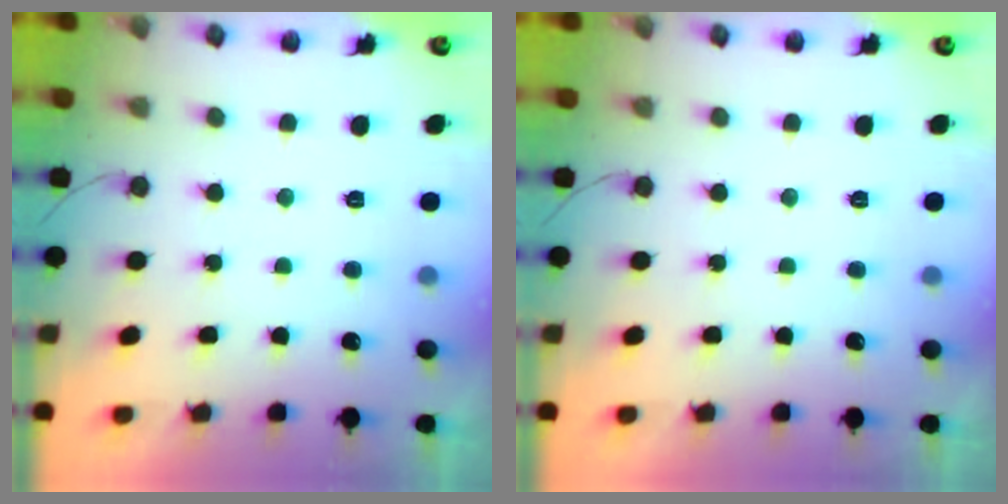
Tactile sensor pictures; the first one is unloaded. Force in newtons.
{"total": 0.0}